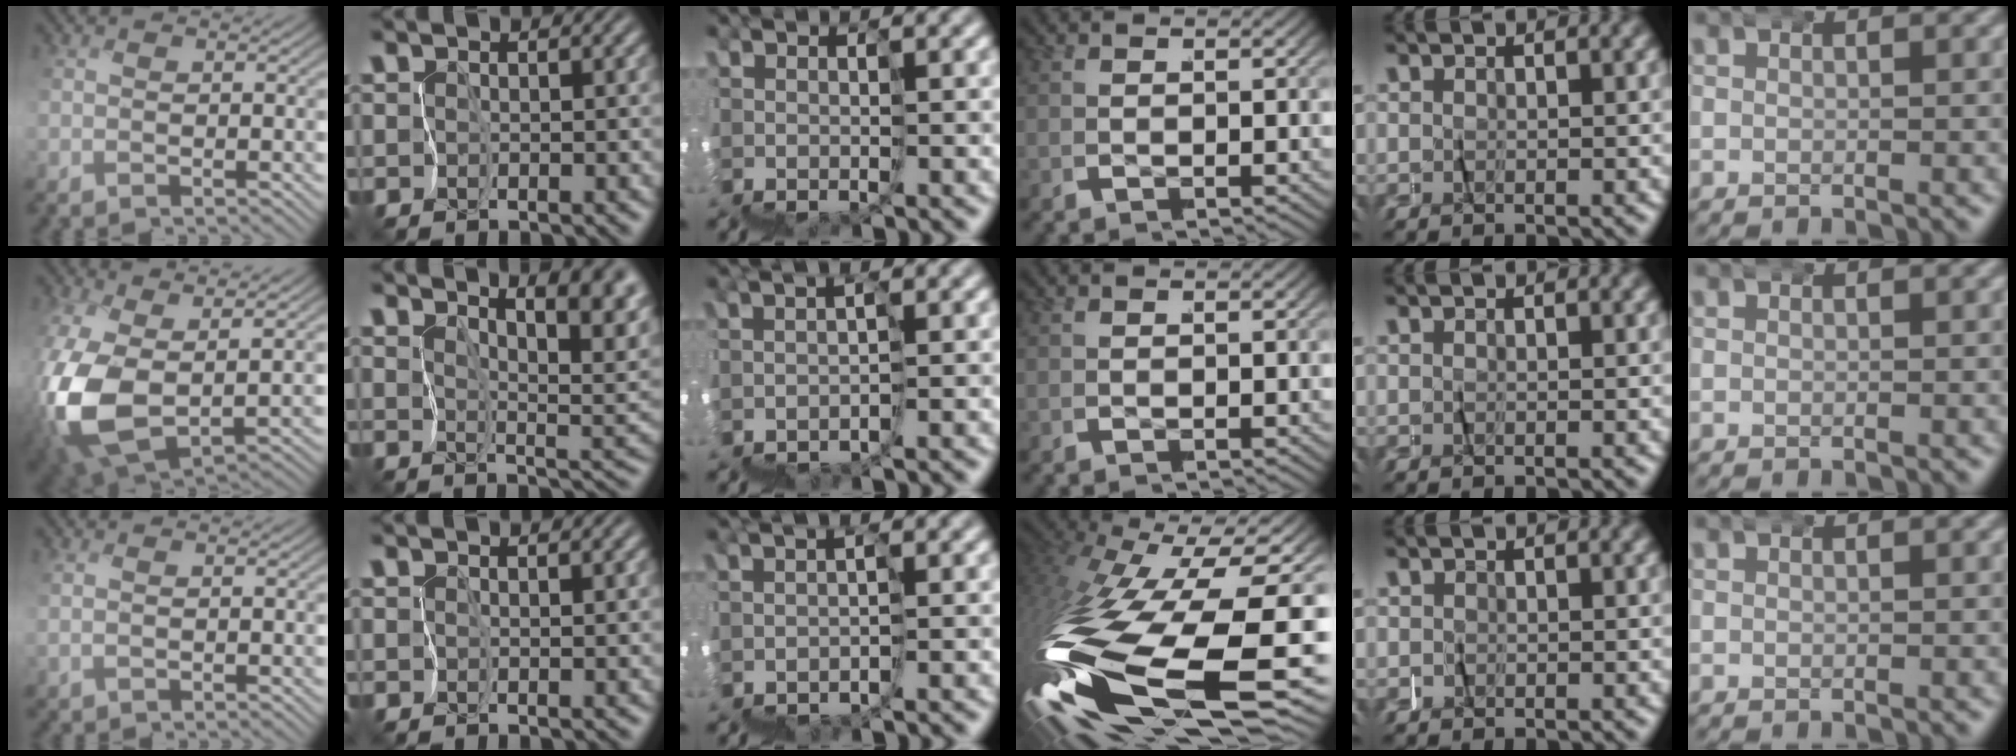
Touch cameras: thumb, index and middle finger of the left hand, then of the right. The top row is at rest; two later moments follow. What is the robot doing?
{"motion": "wrap", "object": "felt sheet"}